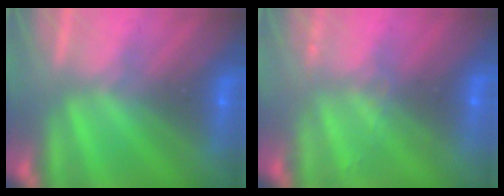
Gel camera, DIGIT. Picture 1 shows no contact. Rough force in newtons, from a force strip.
{"total": 2.0}